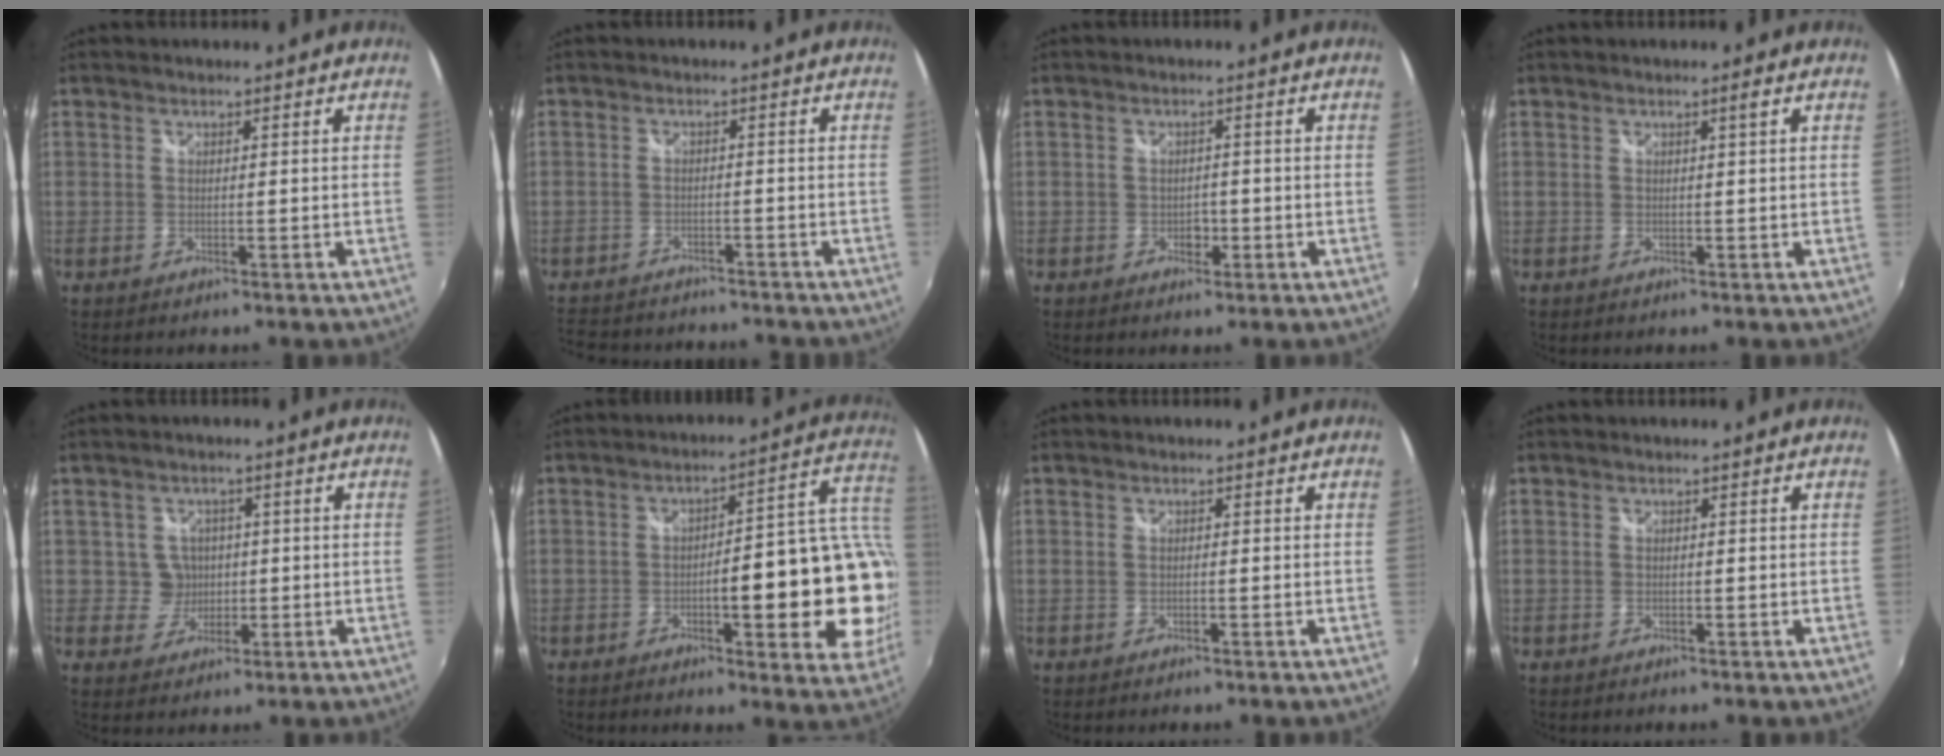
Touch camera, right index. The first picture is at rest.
{"total": 10.1, "force": [-8.6, 4.3, 2.9], "torque": [-0.088, 0.002, -0.134]}
{"total": 2.1, "force": [-0.8, 1.8, 0.9], "torque": [-0.014, 0.000, -0.009]}
{"total": 0.9, "force": [0.3, -0.3, 0.8], "torque": [-0.013, 0.000, 0.005]}
{"total": 4.2, "force": [0.1, 4.2, 0.2], "torque": [-0.005, 0.013, 0.008]}
{"total": 18.5, "force": [-4.2, 5.2, 17.3], "torque": [-0.219, 0.016, -0.052]}
{"total": 0.0}
{"total": 0.0}